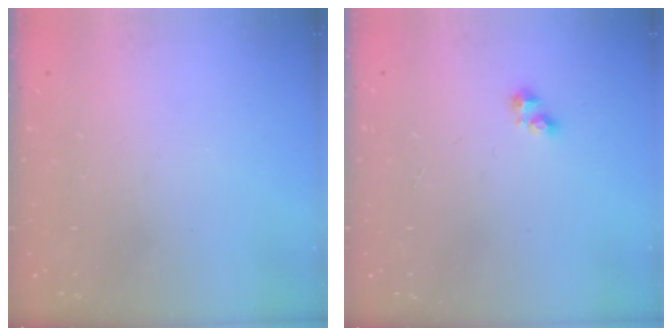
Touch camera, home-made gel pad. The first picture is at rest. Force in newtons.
{"total": 2.5, "press": 2.5, "slide": 0.3}